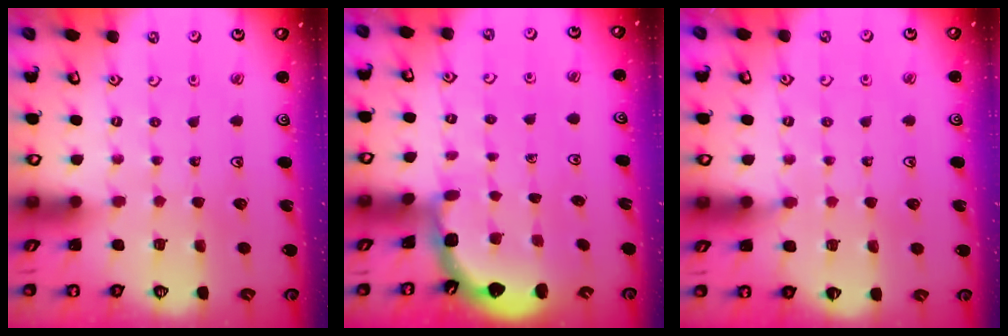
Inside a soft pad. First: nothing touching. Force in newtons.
{"total": 1.9, "press": 1.9, "slide": 0.2}
{"total": 4.5, "press": 4.4, "slide": 0.6}